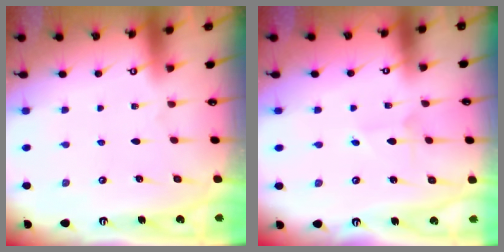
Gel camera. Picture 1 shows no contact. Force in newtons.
{"total": 1.6, "press": 1.6, "slide": 0.2}